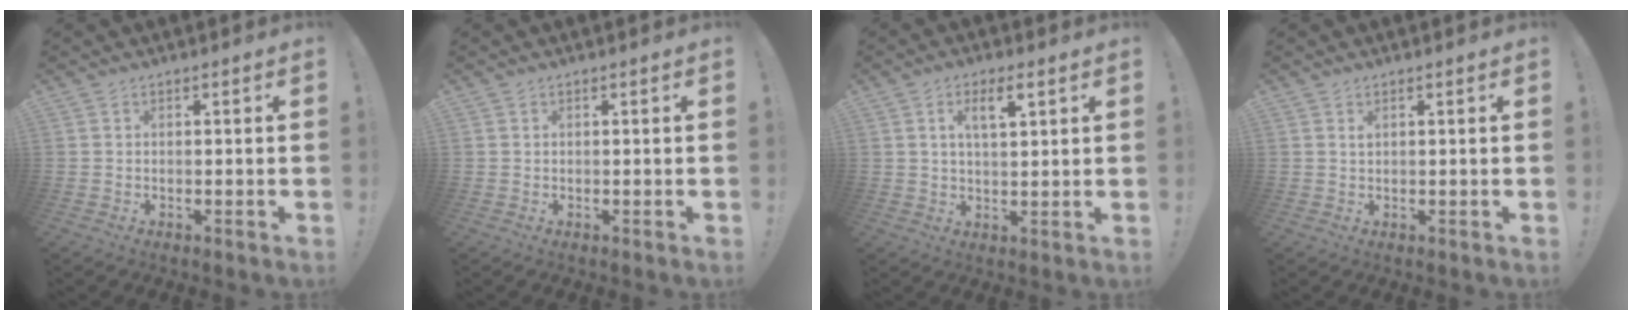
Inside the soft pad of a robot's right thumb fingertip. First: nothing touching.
{"total": 0.0}
{"total": 6.1, "force": [2.6, 2.1, 5.1], "torque": [-0.085, -0.001, 0.041]}
{"total": 0.7, "force": [0.4, 0.2, 0.5], "torque": [-0.006, -0.001, 0.007]}